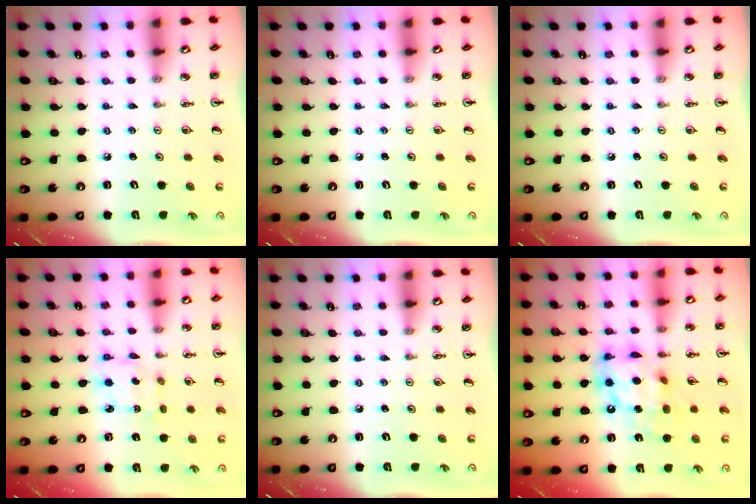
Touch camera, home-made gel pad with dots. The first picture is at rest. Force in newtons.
{"total": 0.0}
{"total": 0.0}
{"total": 3.2, "press": 3.2, "slide": 0.3}
{"total": 0.0}
{"total": 14.5, "press": 14.4, "slide": 1.8}